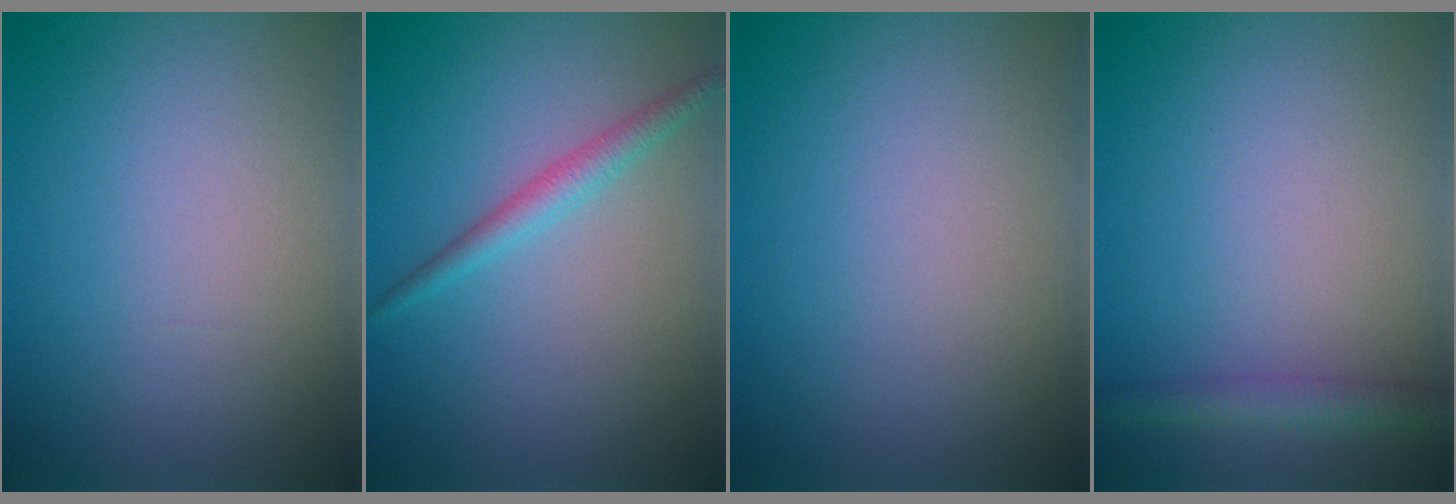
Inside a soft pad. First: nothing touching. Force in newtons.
{"total": 1.8, "press": 1.8, "slide": 0.1}
{"total": 0.0}
{"total": 2.4, "press": 2.4, "slide": 0.1}